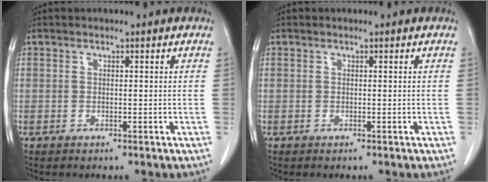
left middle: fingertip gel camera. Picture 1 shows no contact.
{"total": 0.0}